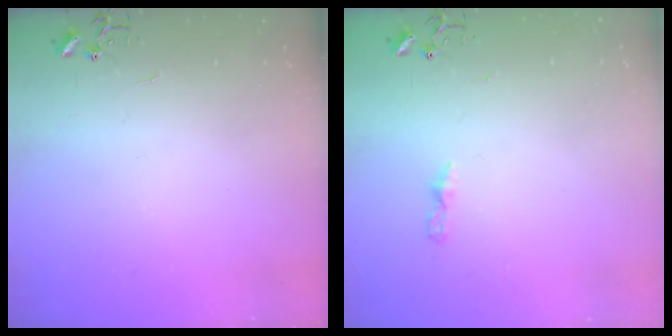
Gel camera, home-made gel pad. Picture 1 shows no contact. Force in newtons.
{"total": 3.7, "press": 3.7, "slide": 0.4}